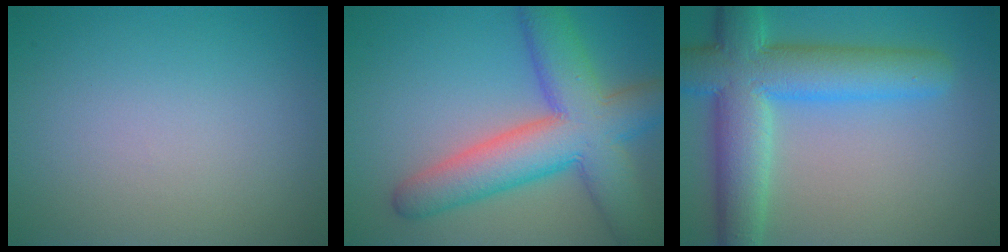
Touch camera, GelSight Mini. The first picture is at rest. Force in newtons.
{"total": 9.9, "press": 9.8, "slide": 0.5}
{"total": 9.5, "press": 9.4, "slide": 0.4}